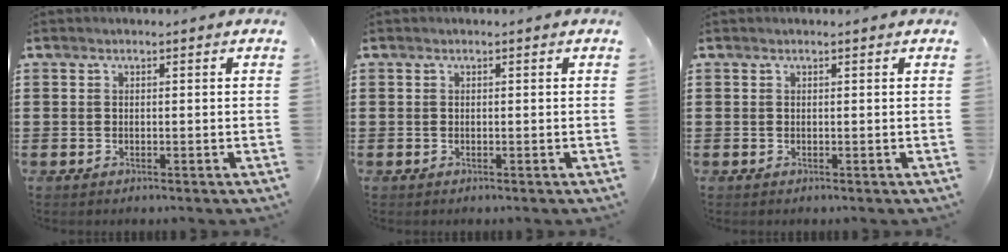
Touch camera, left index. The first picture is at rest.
{"total": 0.0}
{"total": 0.0}